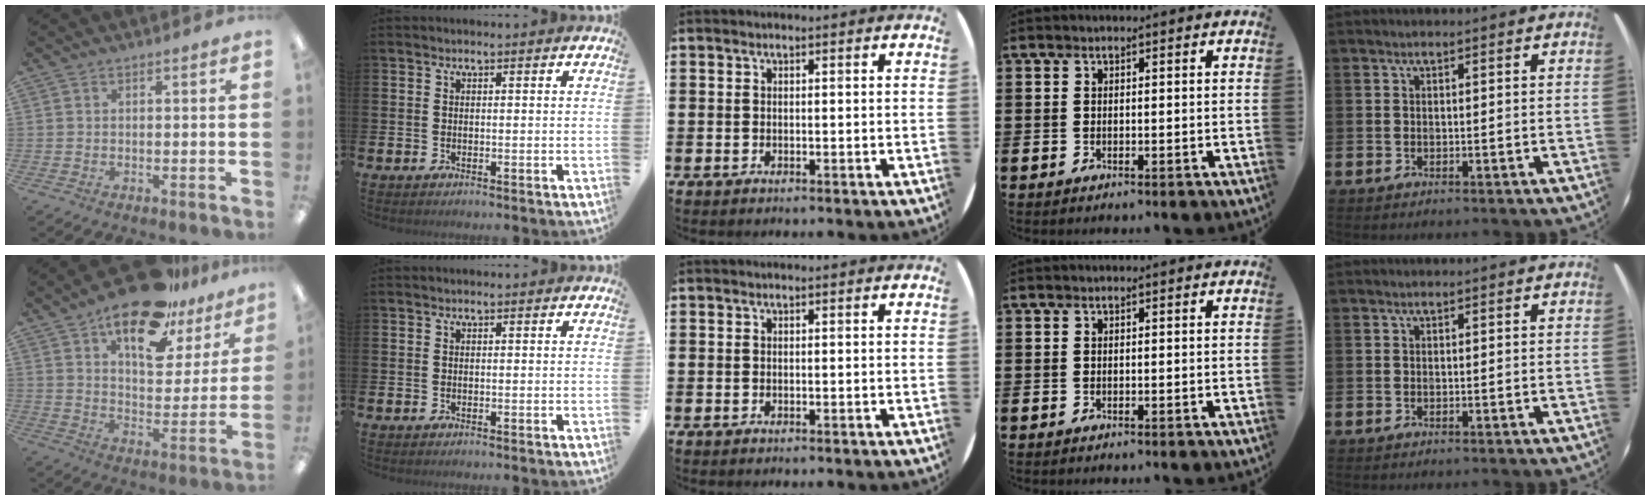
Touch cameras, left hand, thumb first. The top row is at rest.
{"thumb": {"total": 19.8, "force": [13.5, 8.9, 11.4], "torque": [-0.169, -0.076, 0.229]}}